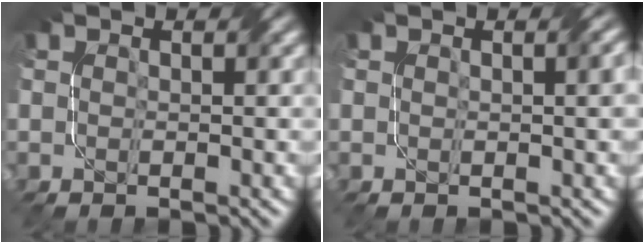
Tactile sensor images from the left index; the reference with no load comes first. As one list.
[{"total": 2.3, "force": [0.5, 0.7, 2.1], "torque": [-0.018, 0.006, 0.005]}]